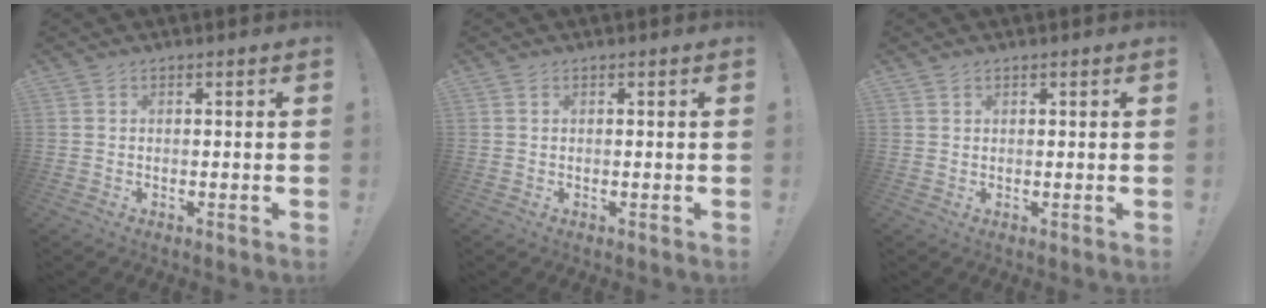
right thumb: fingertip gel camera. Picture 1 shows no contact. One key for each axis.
{"total": 0.0}
{"total": 0.9, "fx": 0.8, "fy": 0.4, "fz": 0.1, "tx": -0.002, "ty": -0.001, "tz": 0.016}